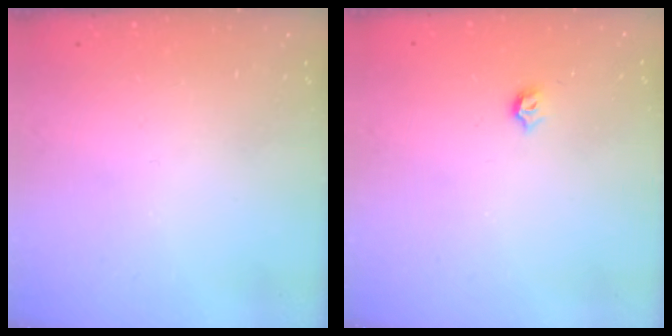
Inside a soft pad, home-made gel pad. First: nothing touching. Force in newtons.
{"total": 3.7, "press": 3.6, "slide": 0.6}